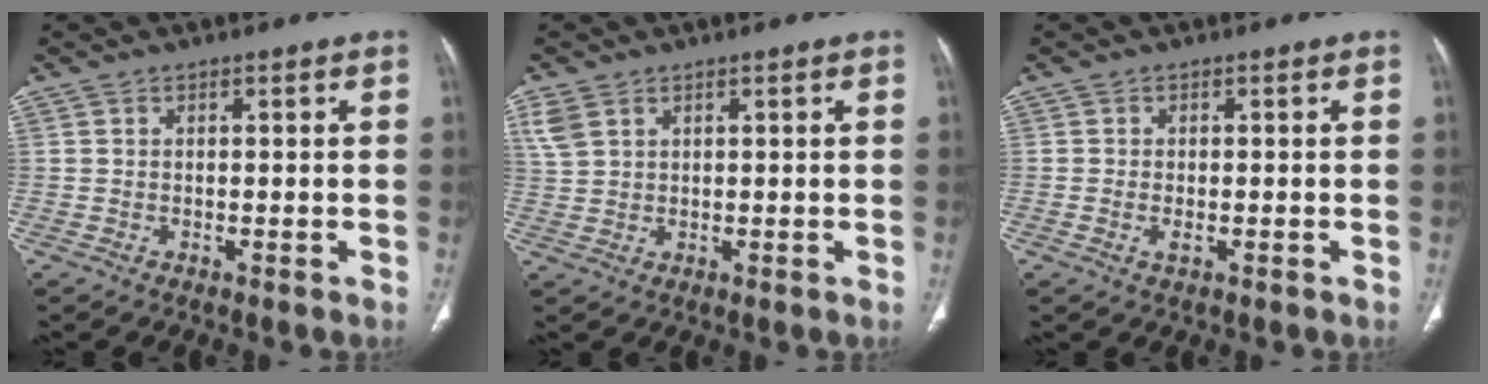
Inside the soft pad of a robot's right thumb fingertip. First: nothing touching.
{"total": 3.0, "force": [1.7, 1.9, 1.6], "torque": [-0.046, 0.006, 0.048]}
{"total": 1.6, "force": [-0.5, 0.7, 1.3], "torque": [-0.030, 0.002, -0.009]}